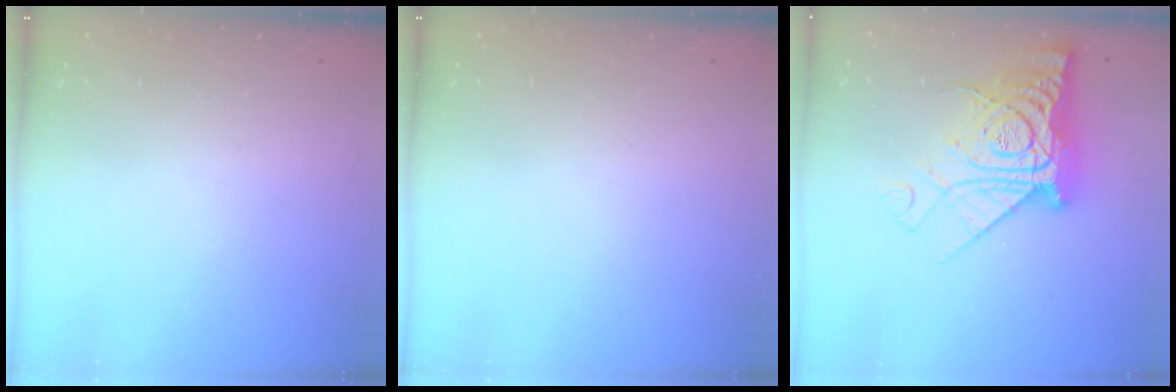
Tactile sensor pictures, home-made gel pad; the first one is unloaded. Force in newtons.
{"total": 0.0}
{"total": 17.7, "press": 17.6, "slide": 1.8}